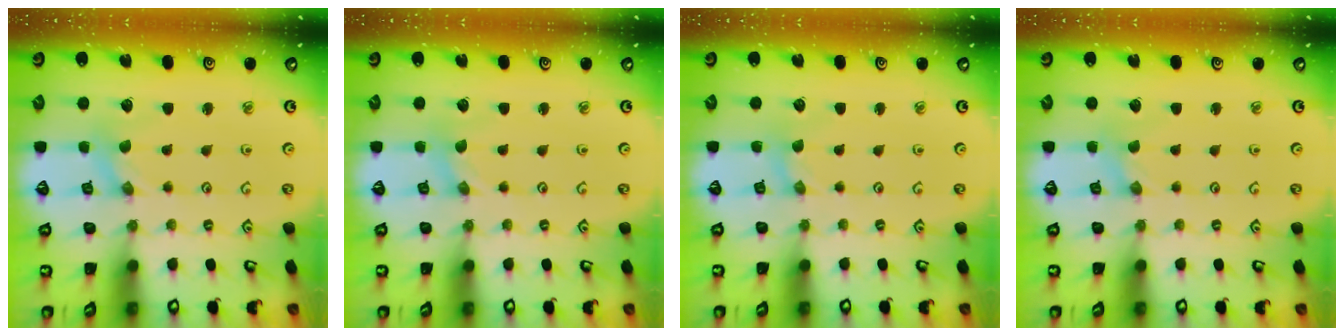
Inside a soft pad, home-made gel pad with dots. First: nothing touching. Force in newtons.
{"total": 0.0}
{"total": 0.0}
{"total": 0.0}